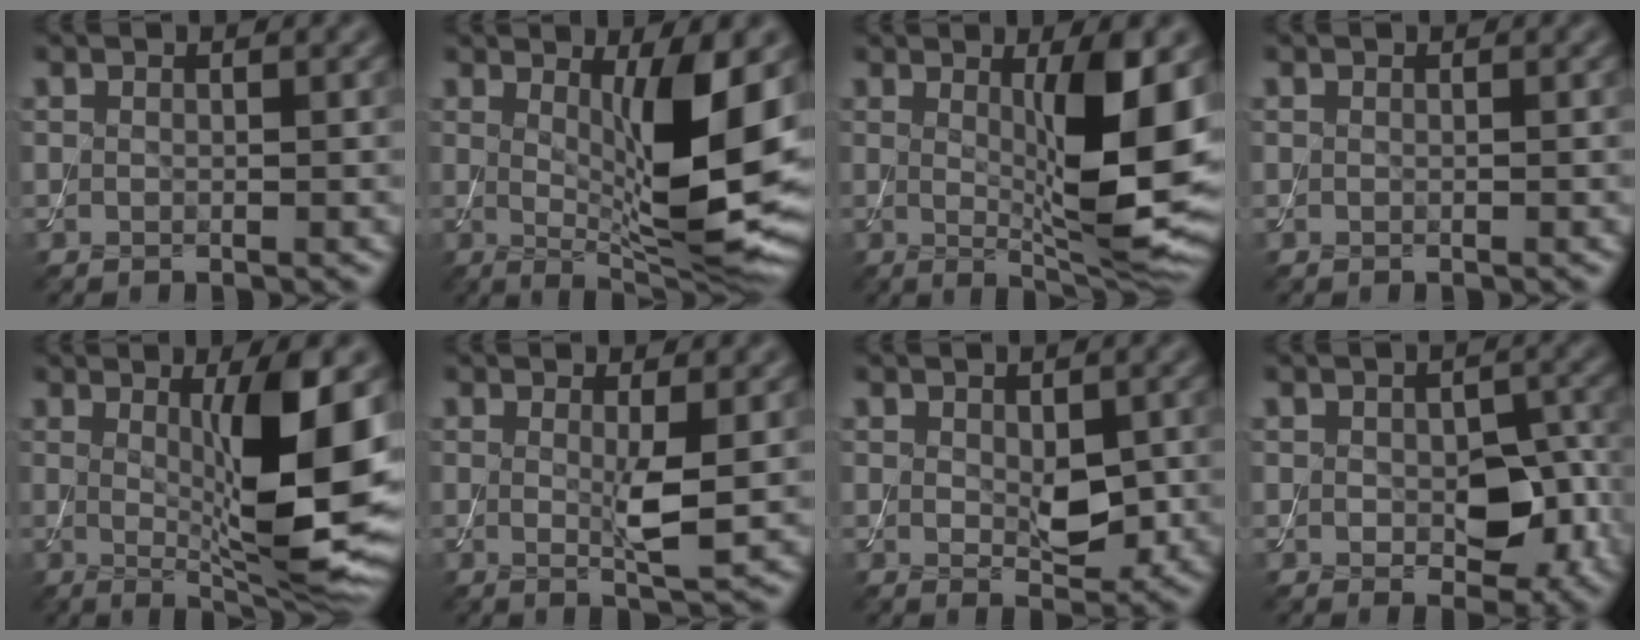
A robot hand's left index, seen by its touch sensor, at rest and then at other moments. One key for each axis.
{"total": 10.2, "fx": 1.3, "fy": 2.5, "fz": 9.8, "tx": -0.149, "ty": -0.019, "tz": 0.030}
{"total": 9.5, "fx": 1.2, "fy": 2.0, "fz": 9.2, "tx": -0.134, "ty": -0.018, "tz": 0.029}
{"total": 0.0}
{"total": 10.7, "fx": 1.1, "fy": 2.3, "fz": 10.4, "tx": -0.151, "ty": -0.018, "tz": 0.030}
{"total": 2.9, "fx": 0.2, "fy": 0.3, "fz": 2.9, "tx": -0.054, "ty": -0.010, "tz": 0.005}
{"total": 3.3, "fx": 0.1, "fy": 1.8, "fz": 2.8, "tx": -0.045, "ty": -0.007, "tz": 0.007}
{"total": 5.4, "fx": -0.6, "fy": 3.2, "fz": 4.3, "tx": -0.059, "ty": -0.009, "tz": -0.005}